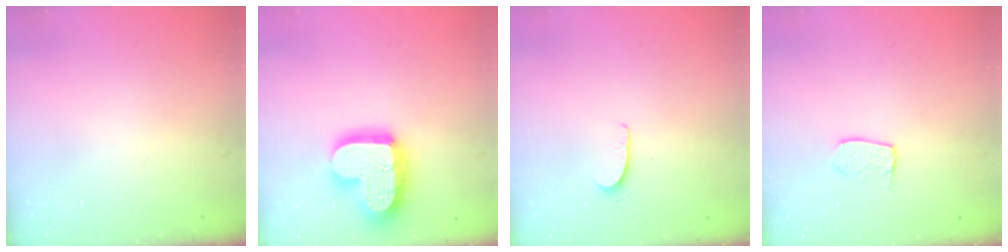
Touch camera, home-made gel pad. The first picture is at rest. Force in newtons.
{"total": 18.7, "press": 18.6, "slide": 1.5}
{"total": 5.1, "press": 5.1, "slide": 0.4}
{"total": 5.5, "press": 5.5, "slide": 0.2}